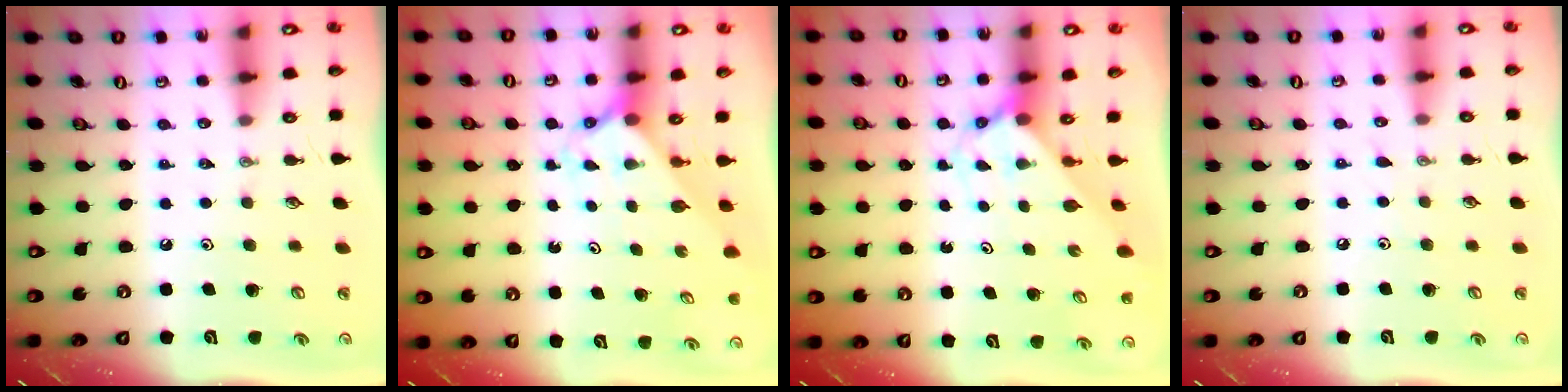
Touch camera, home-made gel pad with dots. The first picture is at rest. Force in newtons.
{"total": 2.0, "press": 2.0, "slide": 0.2}
{"total": 2.4, "press": 2.4, "slide": 0.2}
{"total": 3.0, "press": 3.0, "slide": 0.3}